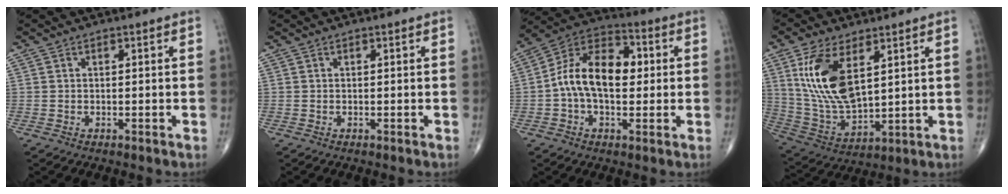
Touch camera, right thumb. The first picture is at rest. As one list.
[{"total": 0.0}, {"total": 14.7, "force": [0.5, 8.9, 11.7], "torque": [-0.186, 0.034, -0.004]}, {"total": 15.2, "force": [5.5, 7.2, 12.2], "torque": [-0.239, -0.023, 0.122]}]